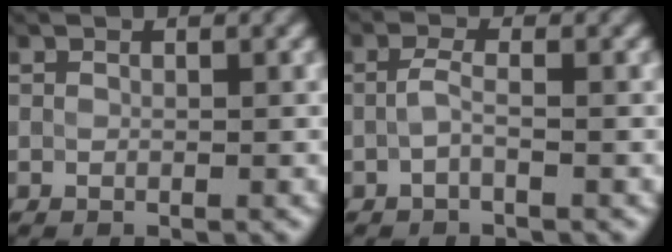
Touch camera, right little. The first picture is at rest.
{"total": 1.3, "force": [-0.3, 0.1, 1.2], "torque": [-0.035, 0.003, -0.010]}